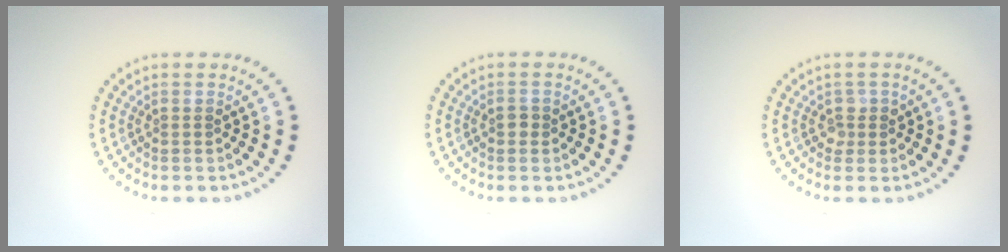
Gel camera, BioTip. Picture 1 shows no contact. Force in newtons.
{"total": 0.9, "press": 0.9, "slide": 0.2}
{"total": 1.2, "press": 1.1, "slide": 0.5}